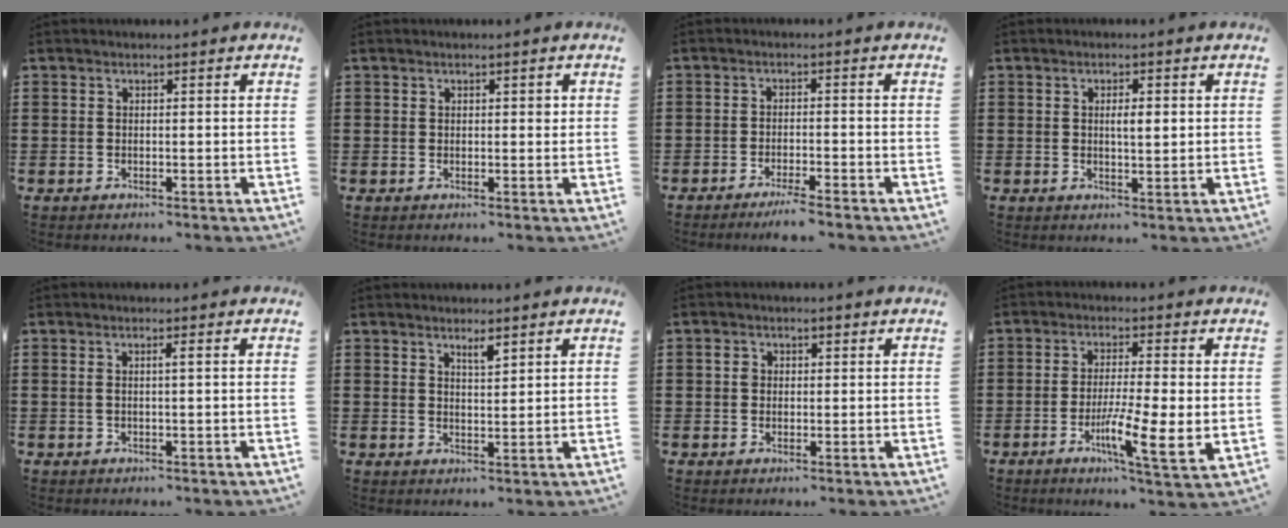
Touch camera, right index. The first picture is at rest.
{"total": 1.0, "force": [0.4, 0.6, 0.6], "torque": [-0.005, 0.002, 0.006]}
{"total": 2.9, "force": [-2.5, -0.4, 1.4], "torque": [-0.023, -0.001, -0.047]}
{"total": 2.4, "force": [0.4, 0.7, 2.3], "torque": [-0.044, 0.004, 0.003]}
{"total": 1.2, "force": [0.1, -0.2, 1.2], "torque": [-0.022, -0.002, 0.000]}
{"total": 2.3, "force": [1.8, 0.4, 1.4], "torque": [-0.021, -0.001, 0.030]}
{"total": 1.6, "force": [0.3, 1.4, 0.9], "torque": [-0.020, 0.010, 0.003]}
{"total": 7.9, "force": [-1.8, 1.0, 7.6], "torque": [-0.136, -0.010, -0.028]}